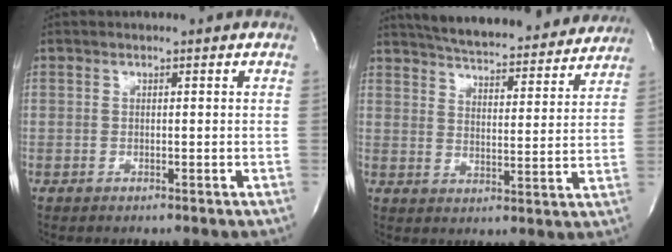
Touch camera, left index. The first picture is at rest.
{"total": 23.7, "force": [21.9, 4.5, 8.0], "torque": [-0.129, -0.022, 0.282]}